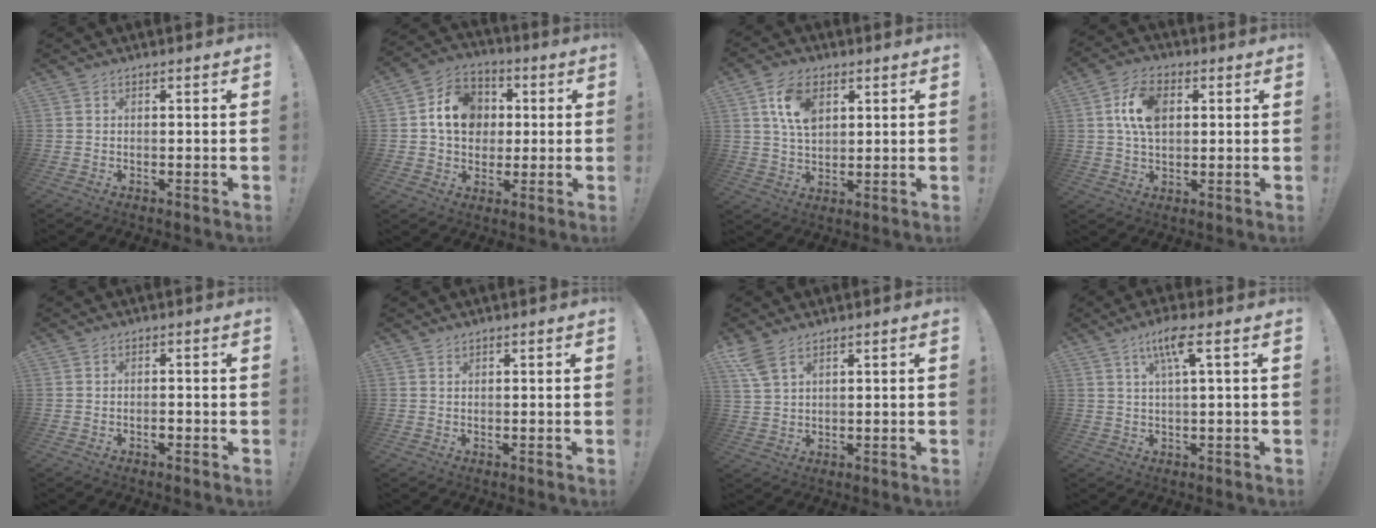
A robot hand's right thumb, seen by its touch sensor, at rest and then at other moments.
{"total": 13.5, "force": [2.0, 11.3, 7.0], "torque": [-0.103, 0.012, 0.048]}
{"total": 10.4, "force": [4.1, 6.7, 6.8], "torque": [-0.115, -0.003, 0.075]}
{"total": 11.1, "force": [2.6, 7.1, 8.2], "torque": [-0.161, 0.013, 0.050]}
{"total": 1.2, "force": [-0.9, 0.5, 0.7], "torque": [-0.018, 0.004, -0.012]}
{"total": 0.6, "force": [0.5, 0.2, 0.2], "torque": [-0.003, -0.001, 0.011]}
{"total": 6.0, "force": [3.9, 2.4, 3.9], "torque": [-0.078, -0.013, 0.077]}
{"total": 7.5, "force": [2.9, 0.7, 6.9], "torque": [-0.126, 0.000, 0.043]}